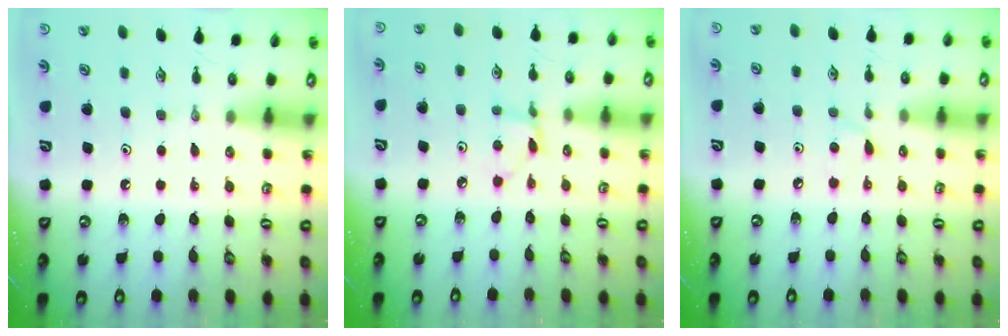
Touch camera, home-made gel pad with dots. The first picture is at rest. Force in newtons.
{"total": 2.7, "press": 2.7, "slide": 0.3}
{"total": 3.8, "press": 3.8, "slide": 0.3}